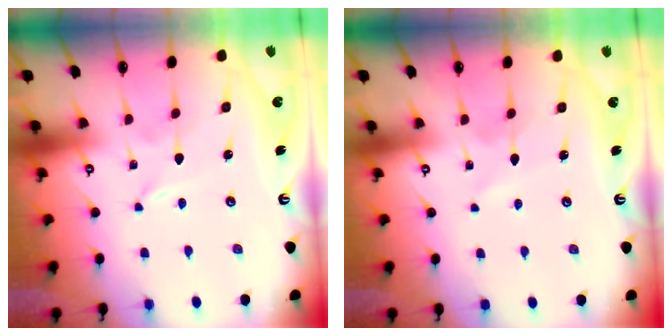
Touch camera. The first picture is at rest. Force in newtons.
{"total": 2.7, "press": 2.7, "slide": 0.3}